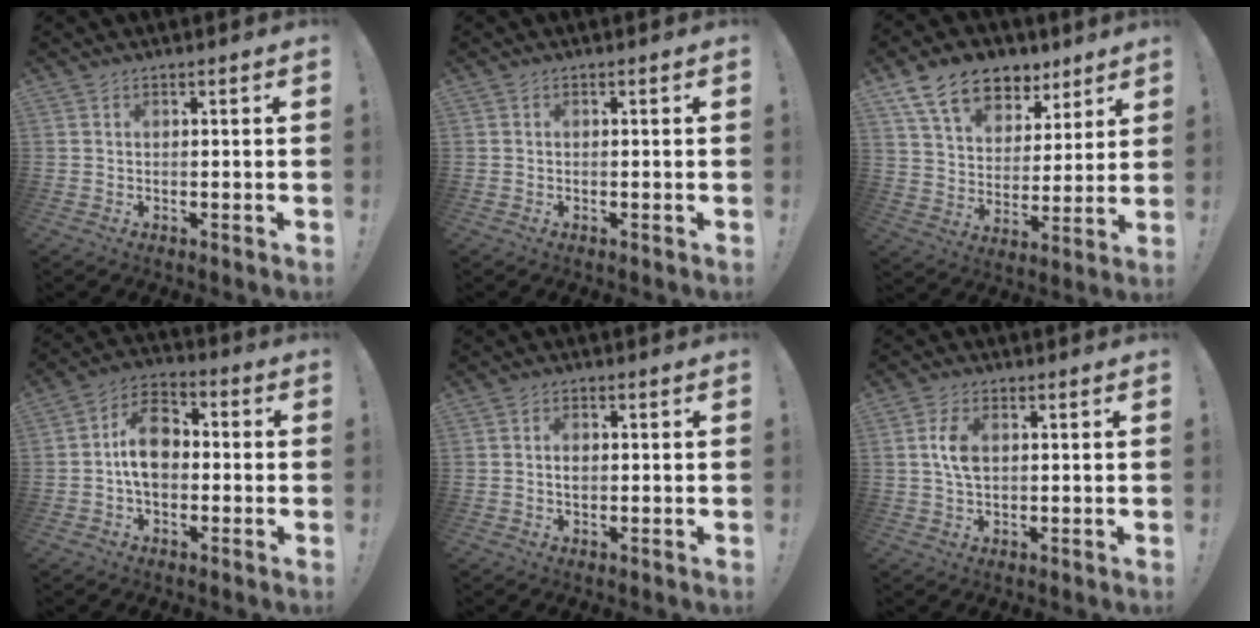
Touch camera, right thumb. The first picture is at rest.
{"total": 0.0}
{"total": 15.7, "force": [10.2, 9.6, 7.1], "torque": [-0.125, -0.055, 0.189]}
{"total": 11.3, "force": [-0.3, 8.0, 8.0], "torque": [-0.122, 0.014, -0.005]}
{"total": 1.8, "force": [0.1, 1.2, 1.4], "torque": [-0.010, 0.001, -0.003]}
{"total": 6.0, "force": [1.0, 3.6, 4.8], "torque": [-0.098, 0.003, 0.014]}